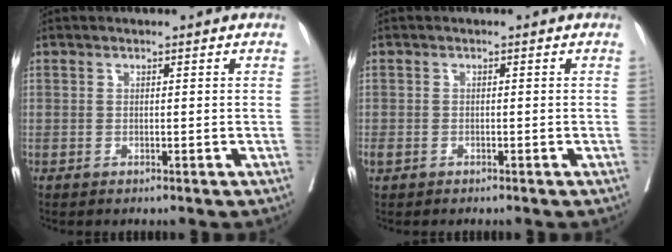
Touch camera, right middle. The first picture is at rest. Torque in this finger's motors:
{"motor_torque": [0.21, -0.24, 0.13, 0.04]}